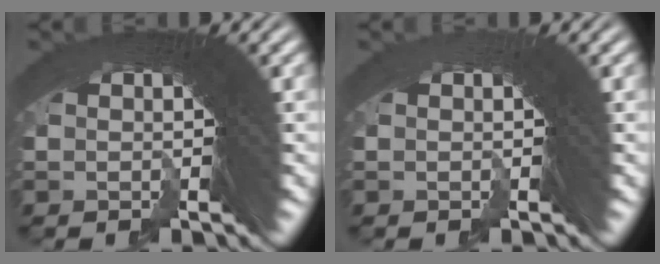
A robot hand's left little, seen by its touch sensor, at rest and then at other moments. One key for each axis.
{"total": 1.2, "fx": -0.4, "fy": -0.4, "fz": -1.0, "tx": 0.015, "ty": -0.002, "tz": -0.008}